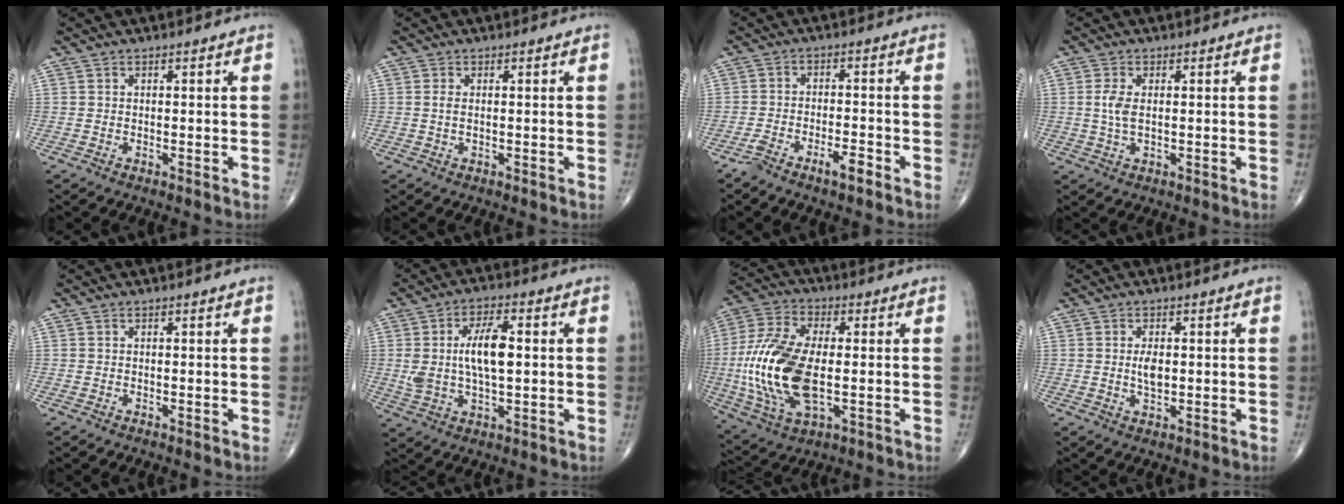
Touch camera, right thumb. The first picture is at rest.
{"total": 1.3, "force": [0.1, 0.6, 1.1], "torque": [-0.026, -0.001, 0.003]}
{"total": 4.7, "force": [-3.4, 1.1, 3.1], "torque": [-0.065, 0.026, -0.058]}
{"total": 3.5, "force": [0.3, 1.7, 3.1], "torque": [-0.074, -0.001, 0.006]}
{"total": 0.0}
{"total": 11.0, "force": [1.2, 4.9, 9.8], "torque": [-0.184, 0.006, 0.024]}
{"total": 19.9, "force": [-1.7, 9.9, 17.2], "torque": [-0.380, -0.003, -0.026]}
{"total": 3.2, "force": [0.2, 1.6, 2.8], "torque": [-0.049, -0.004, 0.005]}